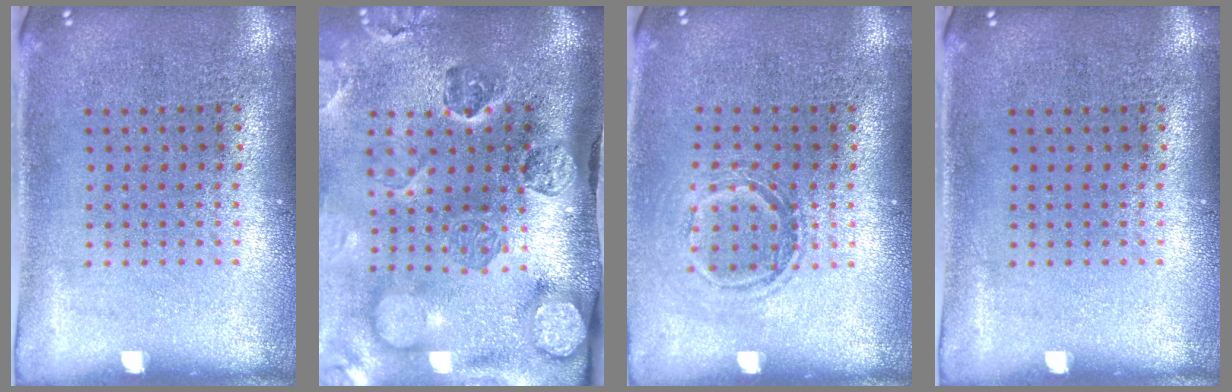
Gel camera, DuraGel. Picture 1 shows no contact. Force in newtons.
{"total": 5.0, "press": 3.7, "slide": 3.5}
{"total": 1.3, "press": 1.1, "slide": 0.7}
{"total": 0.0}